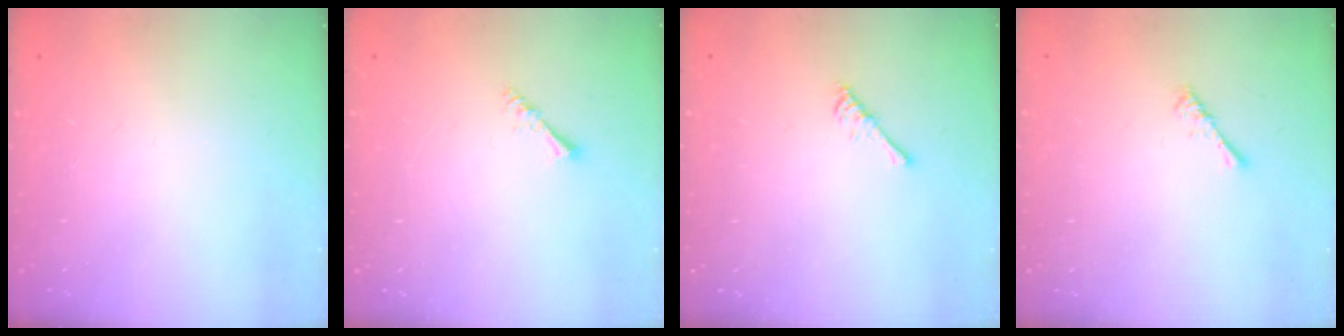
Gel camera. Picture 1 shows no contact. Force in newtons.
{"total": 1.6, "press": 1.5, "slide": 0.3}
{"total": 2.9, "press": 2.9, "slide": 0.5}
{"total": 0.9, "press": 0.9, "slide": 0.3}